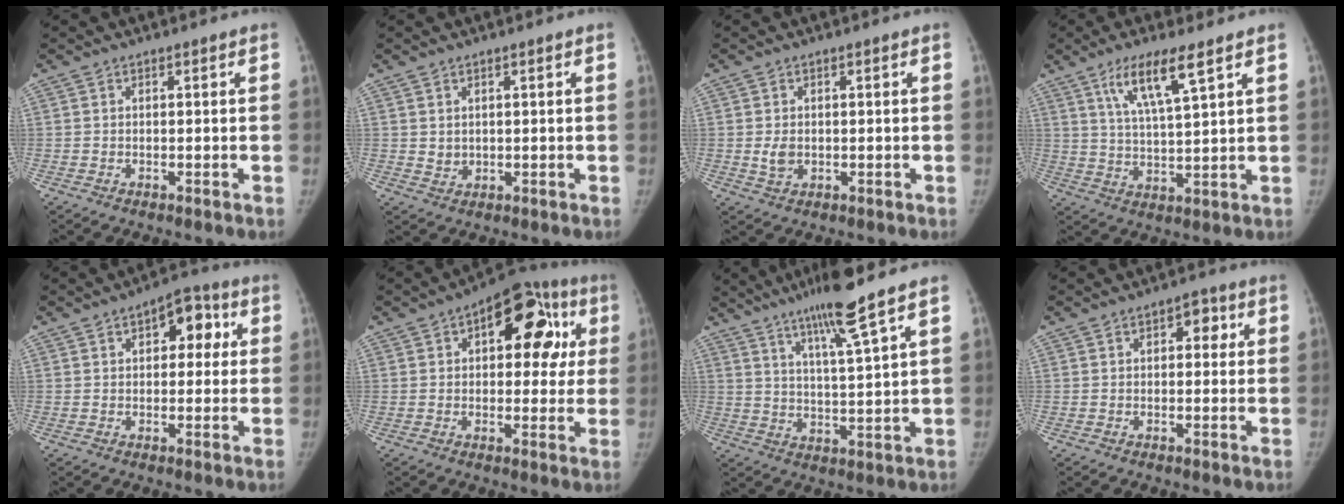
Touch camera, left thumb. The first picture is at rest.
{"total": 1.9, "force": [0.8, 1.5, 0.9], "torque": [-0.006, -0.008, 0.022]}
{"total": 2.5, "force": [0.0, 1.9, 1.6], "torque": [-0.022, -0.003, 0.004]}
{"total": 9.3, "force": [5.4, 1.4, 7.5], "torque": [-0.139, -0.024, 0.107]}
{"total": 8.5, "force": [2.6, 5.0, 6.4], "torque": [-0.042, 0.013, 0.025]}
{"total": 17.4, "force": [5.1, 9.7, 13.5], "torque": [-0.106, 0.021, 0.055]}
{"total": 10.9, "force": [7.3, -0.2, 8.1], "torque": [-0.138, -0.035, 0.130]}
{"total": 4.1, "force": [1.2, 2.5, 3.0], "torque": [-0.014, 0.005, 0.010]}